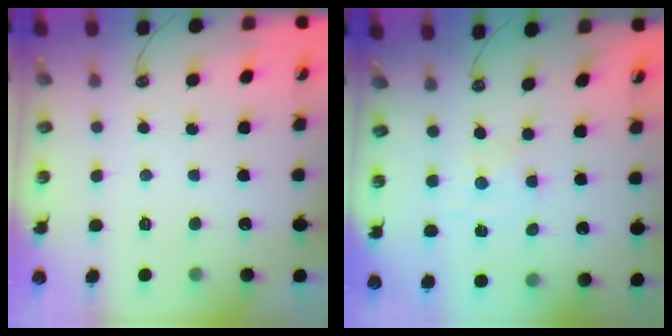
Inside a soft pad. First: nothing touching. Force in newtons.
{"total": 0.0}